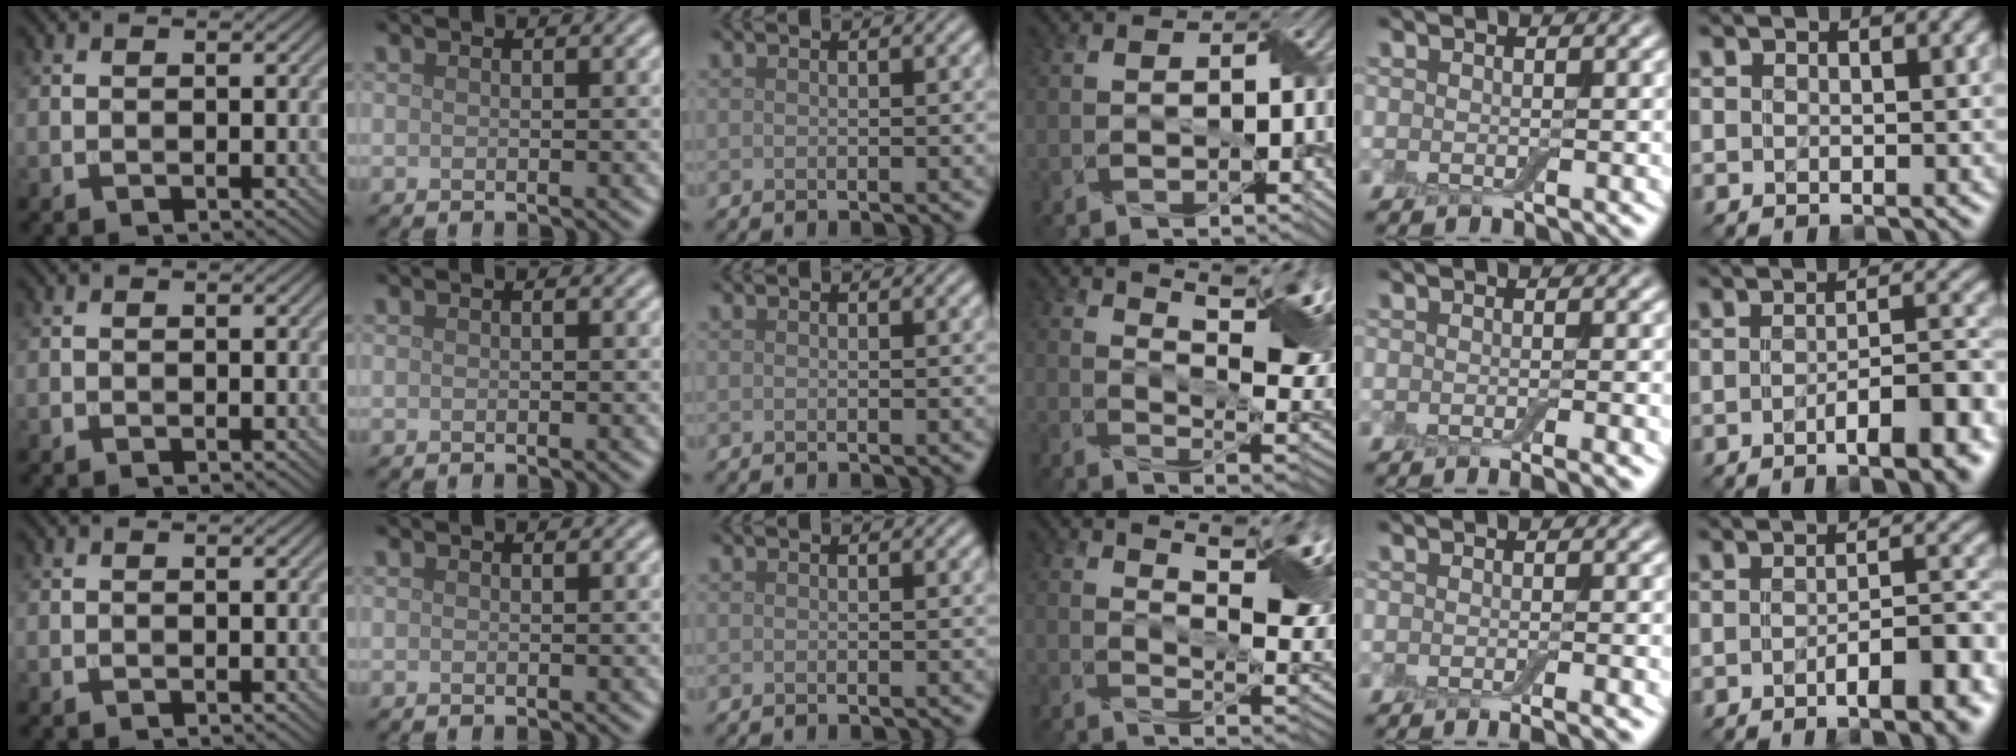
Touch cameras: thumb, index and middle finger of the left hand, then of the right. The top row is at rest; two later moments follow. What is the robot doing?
{"motion": "wrap", "object": "adhesive wrap"}